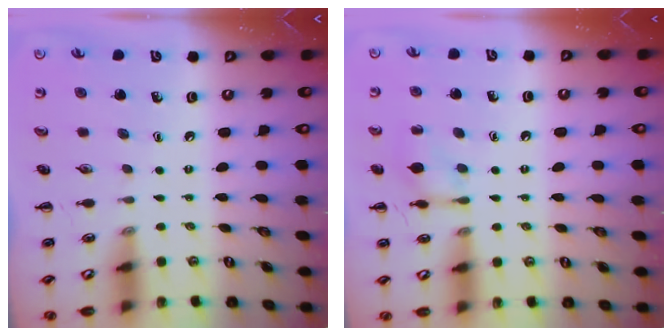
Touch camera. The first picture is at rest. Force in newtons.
{"total": 9.6, "press": 9.5, "slide": 1.5}